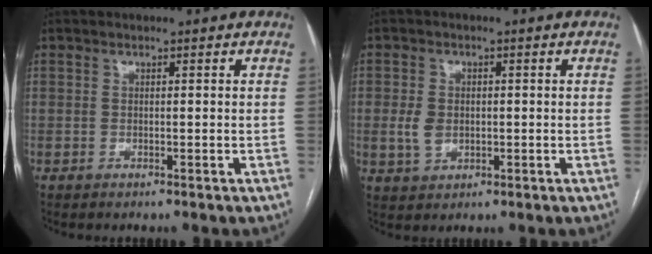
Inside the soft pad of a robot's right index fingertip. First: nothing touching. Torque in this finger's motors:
{"motor_torque": [0.27, 0.12, 0.08, 0.02]}